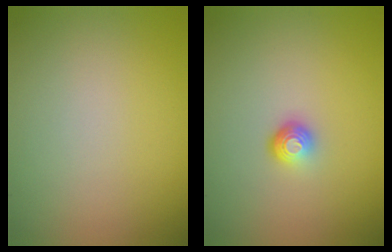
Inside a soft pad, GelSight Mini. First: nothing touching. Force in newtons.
{"total": 1.8, "press": 1.2, "slide": 1.4}